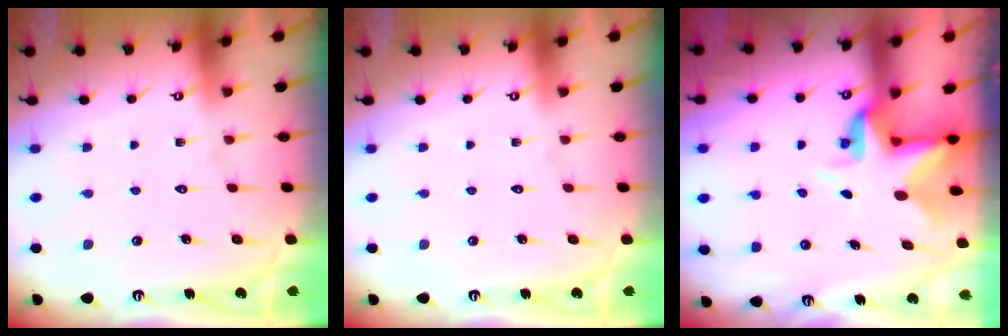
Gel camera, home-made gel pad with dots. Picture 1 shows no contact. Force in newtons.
{"total": 0.0}
{"total": 5.1, "press": 5.1, "slide": 0.3}